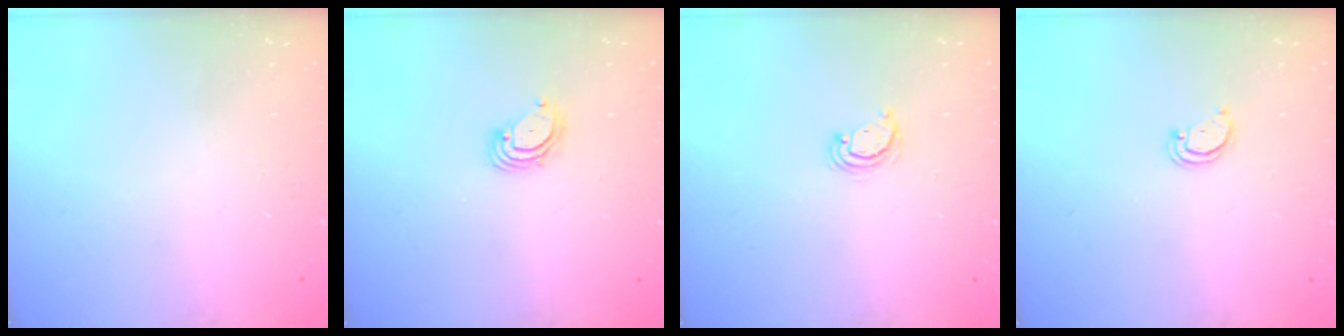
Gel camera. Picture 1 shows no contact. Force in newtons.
{"total": 3.6, "press": 3.6, "slide": 0.3}
{"total": 3.0, "press": 3.0, "slide": 0.2}
{"total": 1.5, "press": 1.5, "slide": 0.1}